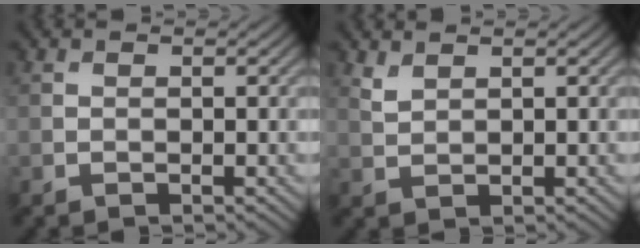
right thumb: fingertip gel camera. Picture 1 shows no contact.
{"total": 1.6, "force": [1.4, 0.5, 0.7], "torque": [-0.027, -0.001, 0.034]}